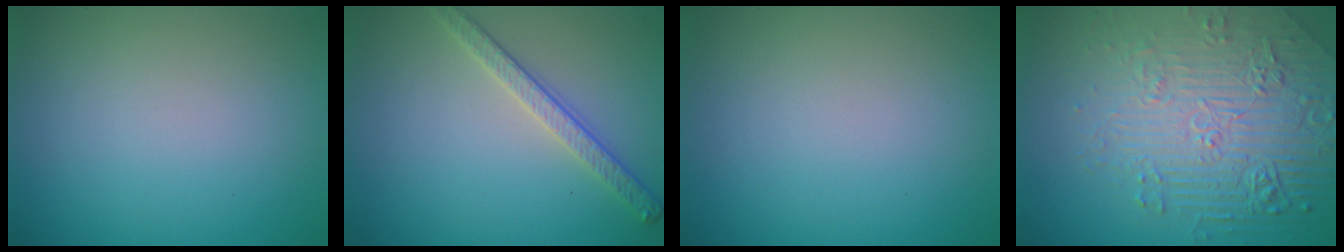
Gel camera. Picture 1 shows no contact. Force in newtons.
{"total": 2.7, "press": 2.6, "slide": 0.9}
{"total": 0.0}
{"total": 8.3, "press": 5.8, "slide": 5.9}